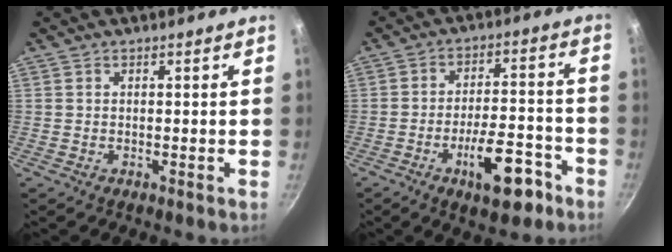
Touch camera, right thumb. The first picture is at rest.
{"total": 12.0, "force": [-6.2, 4.7, 9.0], "torque": [-0.113, 0.046, -0.086]}